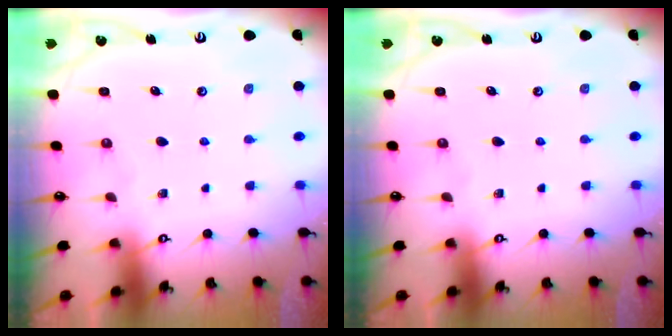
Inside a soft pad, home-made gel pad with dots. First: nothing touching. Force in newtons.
{"total": 0.0}